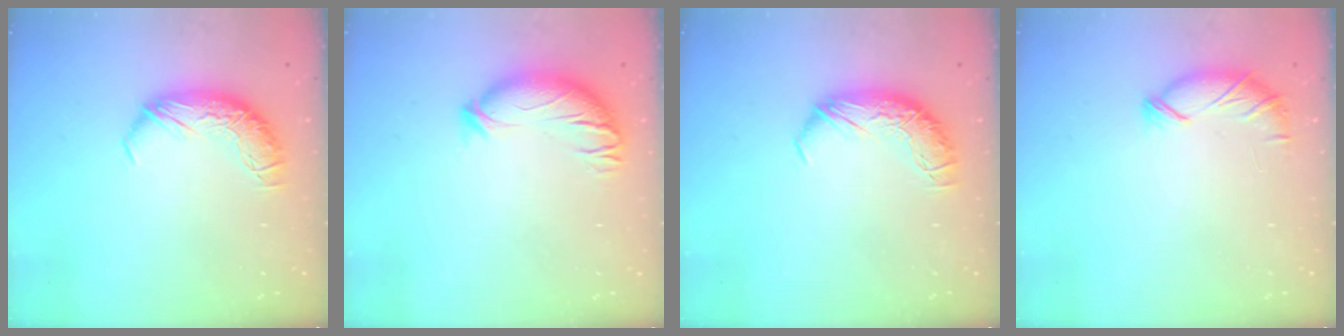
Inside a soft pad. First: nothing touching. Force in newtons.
{"total": 2.8, "press": 2.0, "slide": 2.0}
{"total": 0.0}
{"total": 6.4, "press": 6.4, "slide": 0.6}